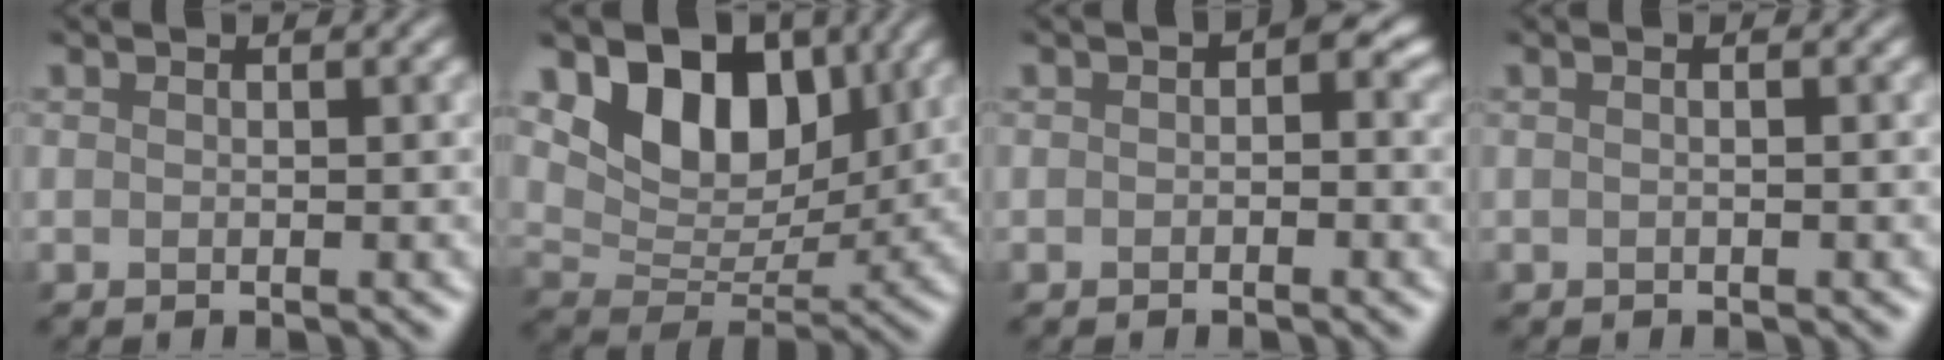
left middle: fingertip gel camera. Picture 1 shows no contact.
{"total": 8.5, "force": [4.5, 5.5, 4.7], "torque": [-0.069, -0.004, 0.073]}
{"total": 3.4, "force": [-0.2, 2.5, 2.4], "torque": [0.007, 0.016, -0.018]}
{"total": 0.0}